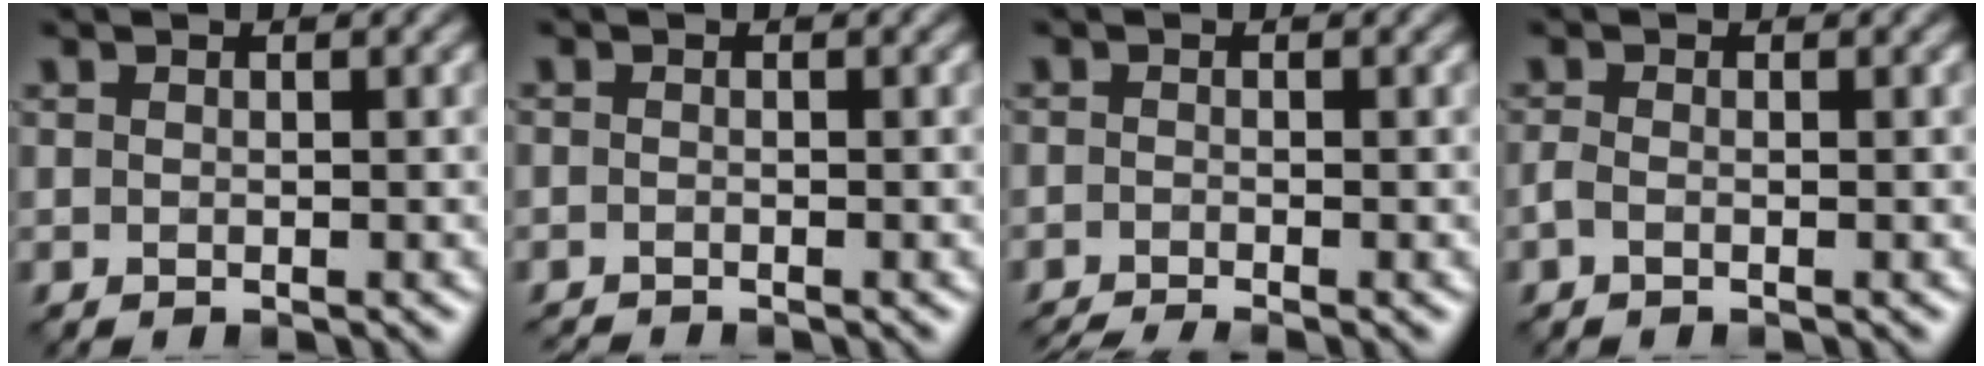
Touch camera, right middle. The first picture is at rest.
{"total": 1.1, "force": [-1.0, 0.1, 0.1], "torque": [-0.001, -0.009, -0.022]}
{"total": 2.4, "force": [-2.1, 0.2, 1.2], "torque": [-0.021, -0.009, -0.044]}
{"total": 0.9, "force": [-0.5, 0.4, 0.7], "torque": [-0.018, -0.003, -0.013]}